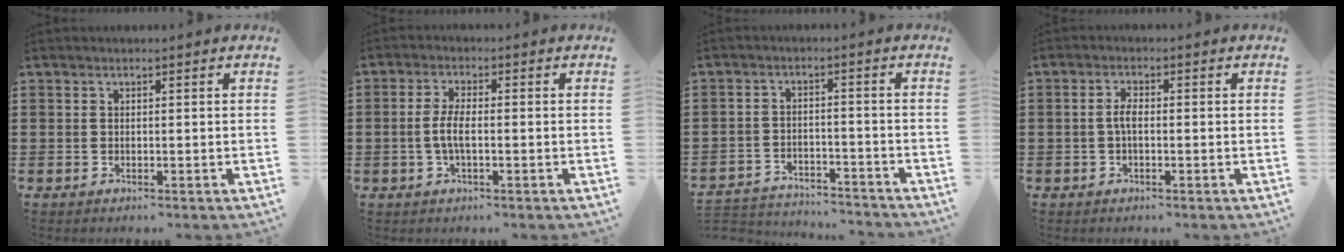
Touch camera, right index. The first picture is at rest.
{"total": 3.8, "force": [-0.7, 1.2, 3.5], "torque": [-0.086, -0.004, -0.021]}
{"total": 4.1, "force": [-4.1, 0.4, 0.3], "torque": [-0.018, -0.001, -0.089]}
{"total": 2.4, "force": [-0.3, 0.8, 2.2], "torque": [-0.049, -0.001, -0.009]}